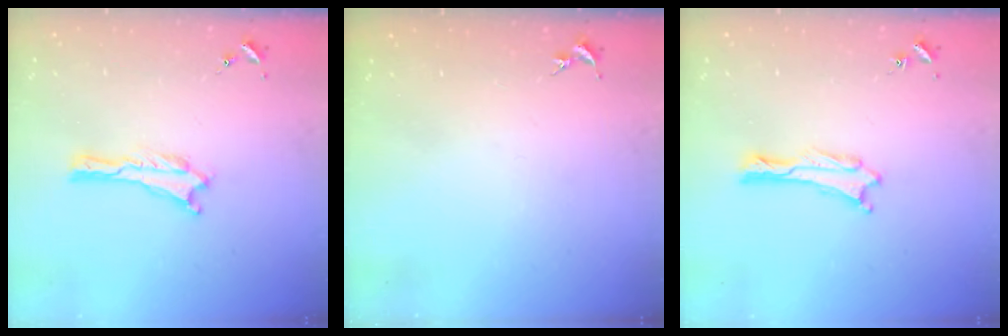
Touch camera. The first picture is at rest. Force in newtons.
{"total": 0.0}
{"total": 0.6, "press": 0.6, "slide": 0.1}